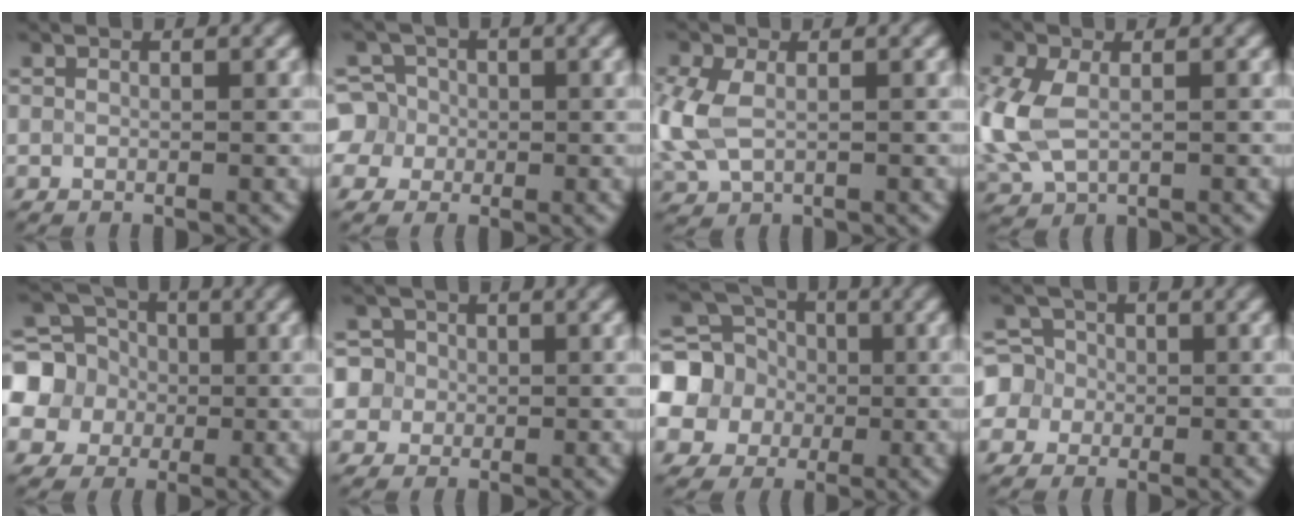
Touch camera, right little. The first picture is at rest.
{"total": 5.2, "force": [-0.6, 5.1, 1.1], "torque": [-0.015, 0.025, -0.033]}
{"total": 5.0, "force": [-0.1, 3.4, 3.7], "torque": [-0.113, -0.003, -0.003]}
{"total": 6.2, "force": [-0.3, 4.0, 4.7], "torque": [-0.139, -0.001, -0.006]}
{"total": 8.9, "force": [-0.3, 8.0, 3.7], "torque": [-0.109, 0.005, -0.040]}
{"total": 6.8, "force": [1.5, 6.3, 2.2], "torque": [-0.048, 0.041, -0.002]}
{"total": 11.9, "force": [-0.6, 10.8, 4.8], "torque": [-0.143, 0.002, -0.043]}
{"total": 5.4, "force": [-0.6, 5.2, 1.1], "torque": [-0.018, 0.027, -0.040]}